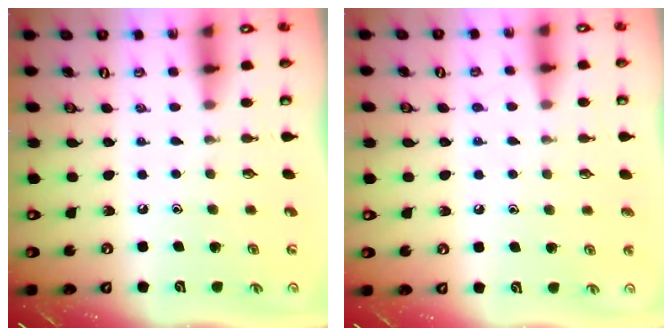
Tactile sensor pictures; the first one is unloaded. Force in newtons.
{"total": 5.4, "press": 5.4, "slide": 0.7}